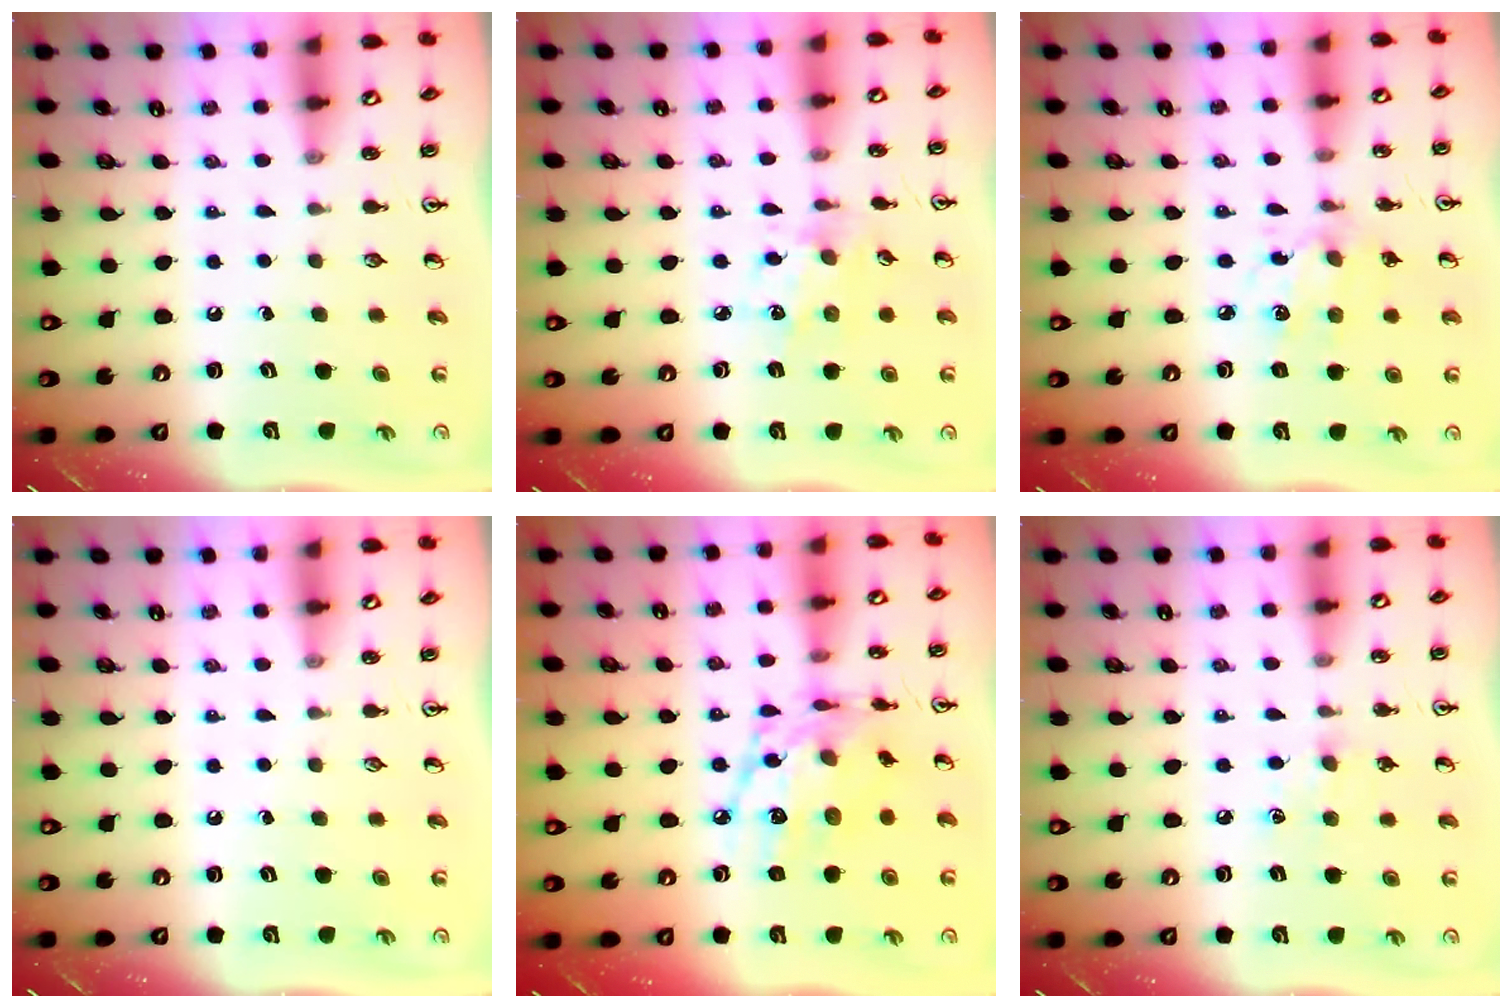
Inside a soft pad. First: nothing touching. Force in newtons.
{"total": 4.0, "press": 3.8, "slide": 1.2}
{"total": 5.4, "press": 5.4, "slide": 0.5}
{"total": 0.0}
{"total": 14.9, "press": 14.9, "slide": 0.9}
{"total": 6.9, "press": 6.8, "slide": 0.6}